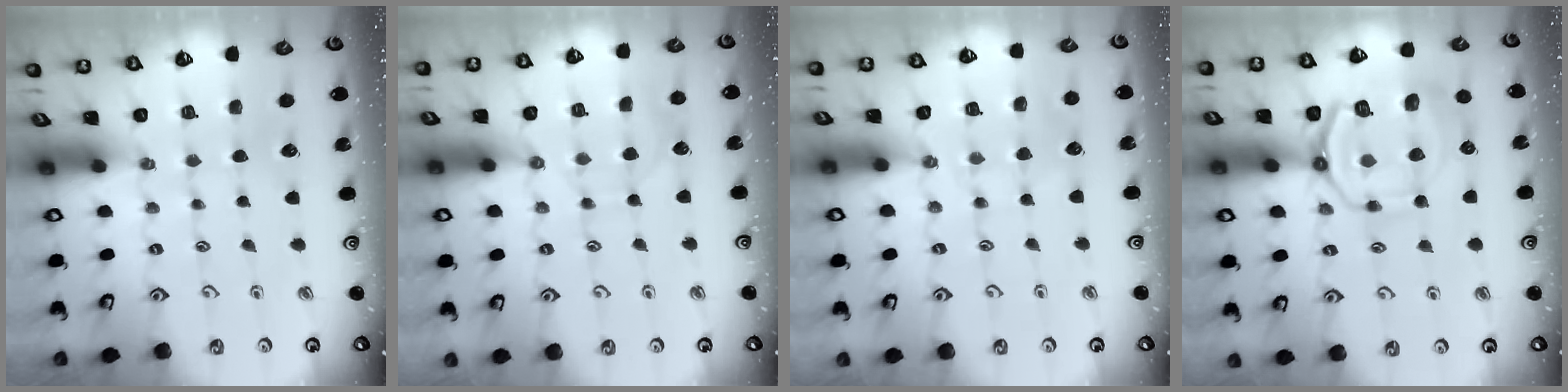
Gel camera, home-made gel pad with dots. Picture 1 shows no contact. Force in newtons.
{"total": 3.7, "press": 3.6, "slide": 0.4}
{"total": 4.4, "press": 4.3, "slide": 0.7}
{"total": 12.6, "press": 12.5, "slide": 1.4}